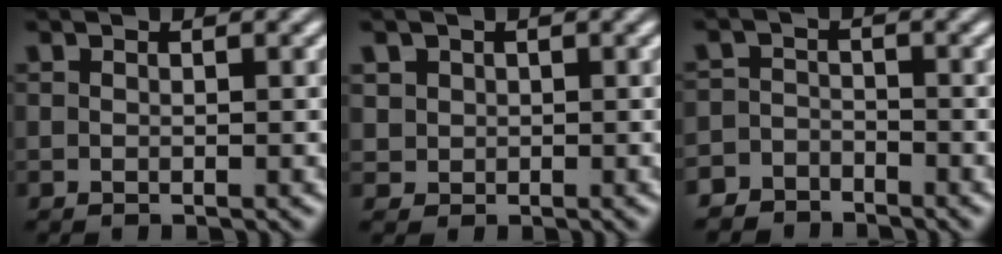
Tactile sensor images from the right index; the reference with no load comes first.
{"total": 3.4, "force": [0.7, 3.1, 1.1], "torque": [-0.035, -0.021, 0.023]}
{"total": 4.1, "force": [-3.6, 1.8, -0.1], "torque": [0.015, -0.016, -0.063]}